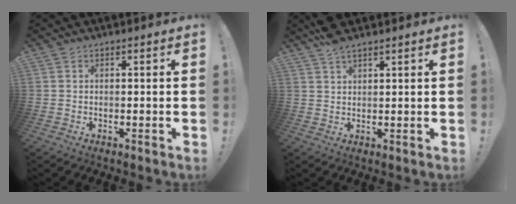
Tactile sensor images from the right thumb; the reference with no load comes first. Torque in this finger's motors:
{"motor_torque": [-0.34, 1.17, 0.55, 0.33, -0.01]}